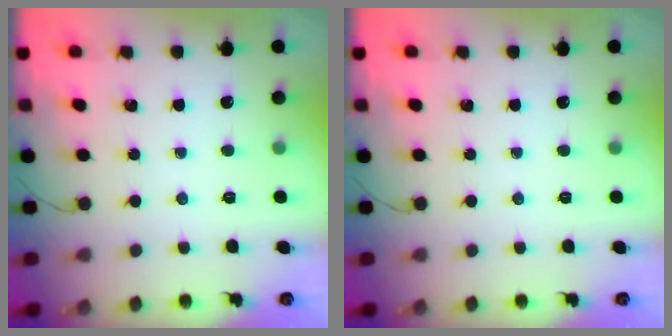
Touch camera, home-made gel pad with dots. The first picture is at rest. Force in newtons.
{"total": 0.0}